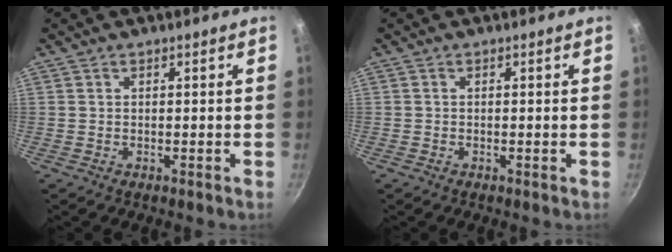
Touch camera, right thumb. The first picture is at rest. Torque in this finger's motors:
{"motor_torque": [0.58, 0.05, 0.34, -0.14, 0.02]}